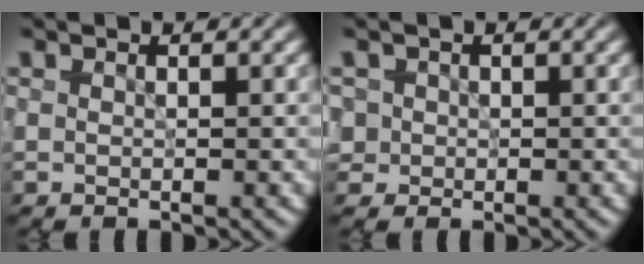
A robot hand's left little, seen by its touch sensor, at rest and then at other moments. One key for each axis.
{"total": 1.6, "fx": 0.2, "fy": 1.6, "fz": 0.1, "tx": 0.012, "ty": 0.003, "tz": 0.000}